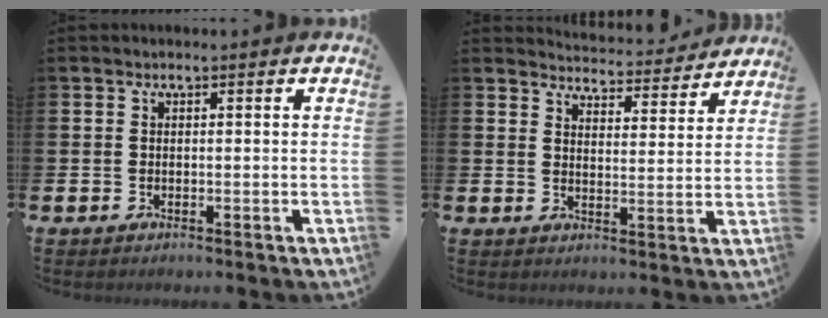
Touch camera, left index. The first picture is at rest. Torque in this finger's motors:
{"motor_torque": [0.94, -1.20, 0.22, 0.01]}